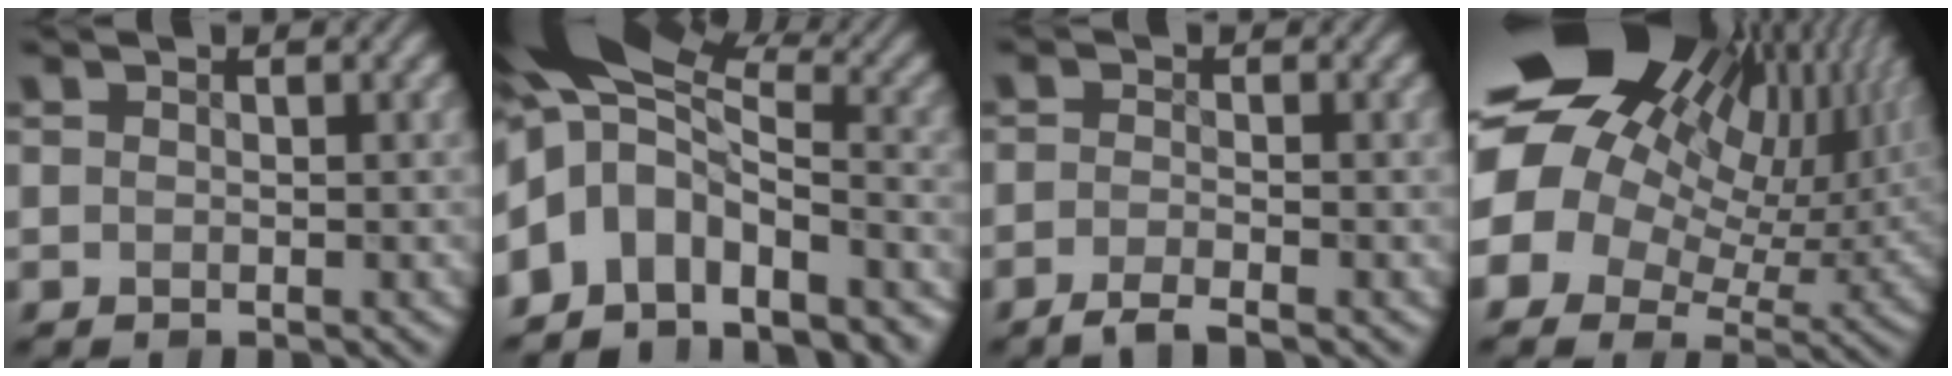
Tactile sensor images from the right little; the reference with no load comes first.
{"total": 14.2, "force": [-2.3, 9.2, 10.5], "torque": [-0.218, -0.014, 0.001]}
{"total": 2.1, "force": [-1.7, 0.2, 1.3], "torque": [-0.033, -0.001, -0.041]}
{"total": 21.3, "force": [6.6, 15.1, 13.5], "torque": [-0.280, 0.019, 0.113]}